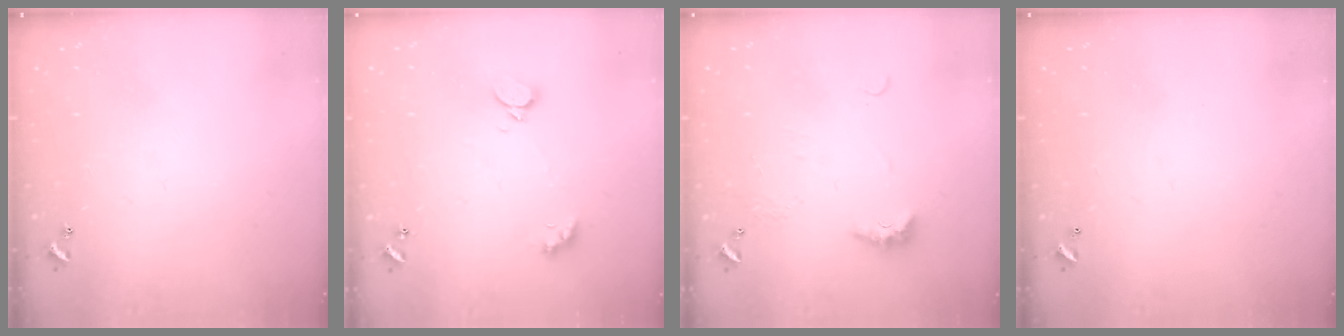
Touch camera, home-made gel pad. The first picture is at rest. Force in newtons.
{"total": 2.5, "press": 2.4, "slide": 0.5}
{"total": 4.3, "press": 4.2, "slide": 0.9}
{"total": 2.8, "press": 2.8, "slide": 0.1}